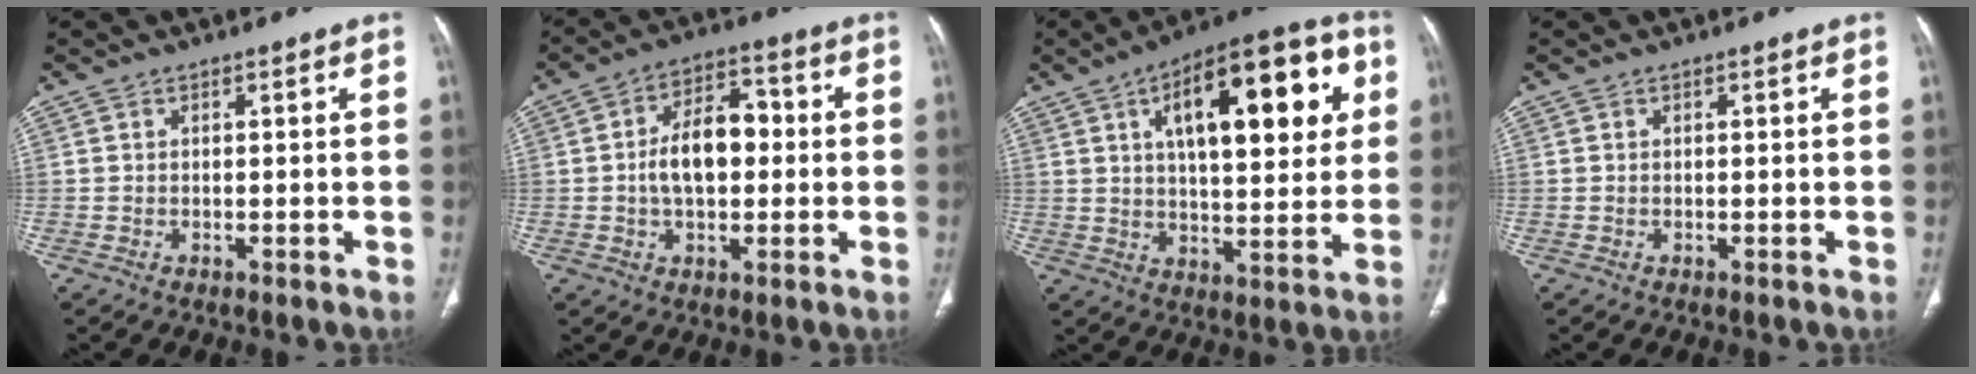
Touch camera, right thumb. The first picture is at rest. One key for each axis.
{"total": 11.0, "fx": -0.1, "fy": 6.6, "fz": 8.7, "tx": -0.128, "ty": 0.028, "tz": -0.006}
{"total": 23.1, "fx": 7.6, "fy": 9.7, "fz": 19.6, "tx": -0.250, "ty": 0.005, "tz": 0.107}
{"total": 0.0}